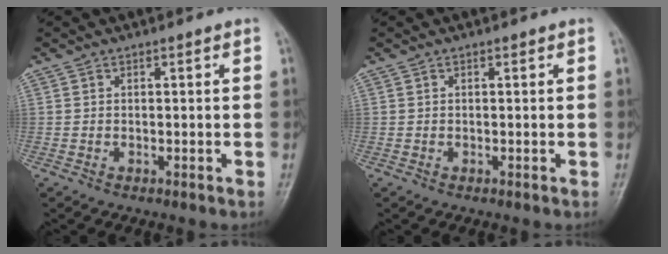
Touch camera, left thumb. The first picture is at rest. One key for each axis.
{"total": 0.0}